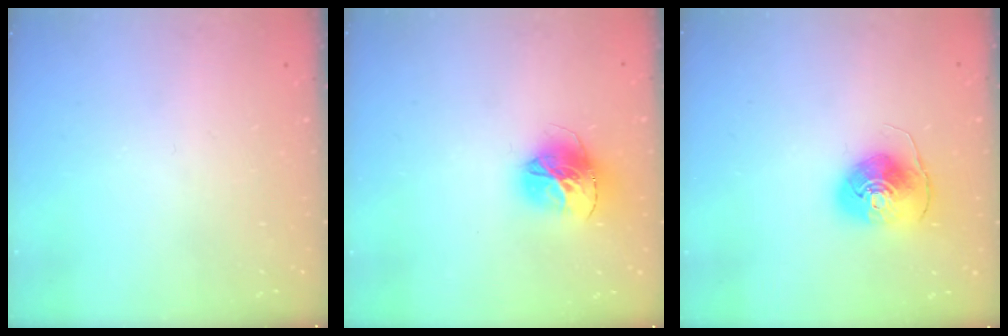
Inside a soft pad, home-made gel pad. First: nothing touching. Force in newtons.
{"total": 15.1, "press": 15.0, "slide": 1.5}
{"total": 8.3, "press": 8.3, "slide": 0.5}